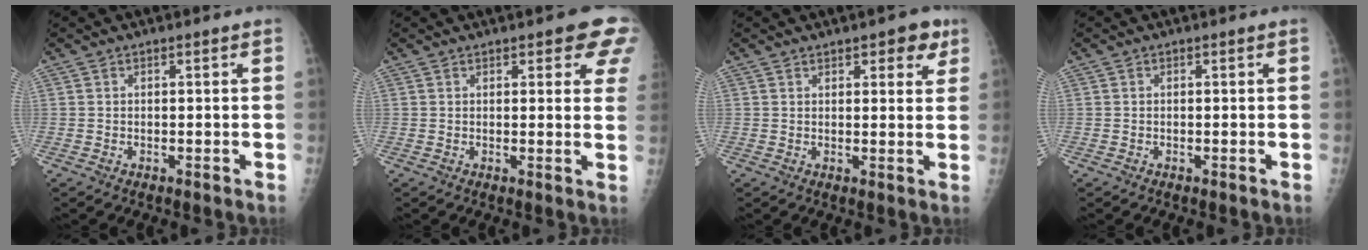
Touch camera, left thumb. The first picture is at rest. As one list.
[{"total": 7.3, "force": [4.5, 2.7, 5.0], "torque": [-0.026, -0.014, 0.045]}, {"total": 5.1, "force": [3.0, 2.4, 3.4], "torque": [-0.018, -0.011, 0.031]}, {"total": 0.0}]